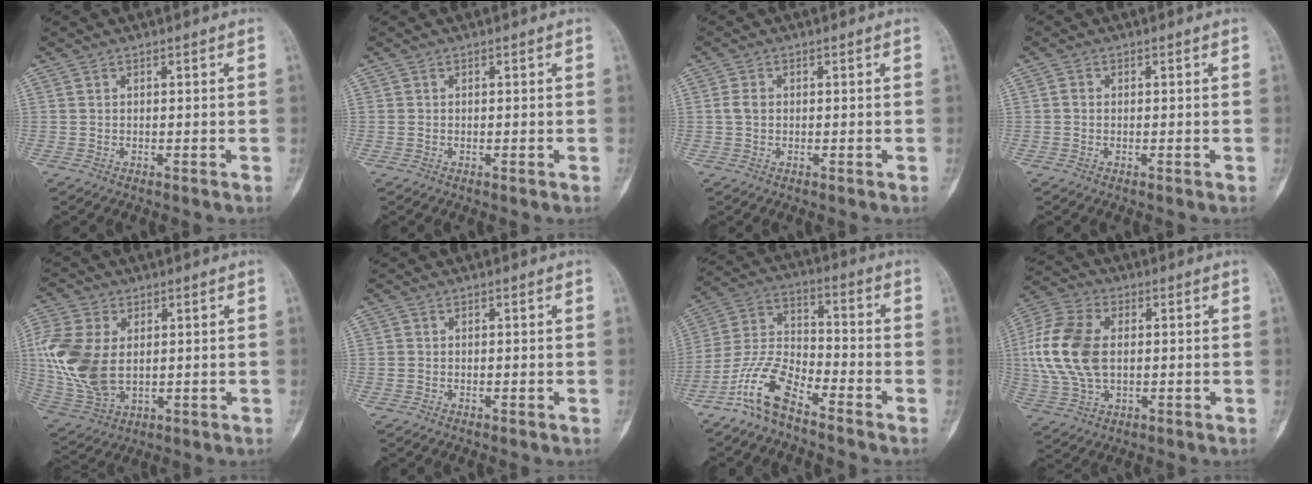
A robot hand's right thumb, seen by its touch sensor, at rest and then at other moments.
{"total": 0.6, "force": [-0.1, 0.5, 0.3], "torque": [-0.006, 0.002, 0.000]}
{"total": 2.1, "force": [0.0, 1.6, 1.3], "torque": [-0.028, 0.004, -0.001]}
{"total": 1.0, "force": [-0.1, 0.9, 0.4], "torque": [-0.004, 0.003, -0.003]}
{"total": 16.3, "force": [1.6, 10.5, 12.4], "torque": [-0.281, -0.008, 0.041]}
{"total": 0.8, "force": [-0.2, 0.7, 0.4], "torque": [-0.006, 0.002, -0.004]}
{"total": 10.2, "force": [-7.5, 3.3, 6.0], "torque": [-0.134, 0.057, -0.160]}
{"total": 15.8, "force": [1.2, 10.0, 12.2], "torque": [-0.260, 0.011, 0.024]}